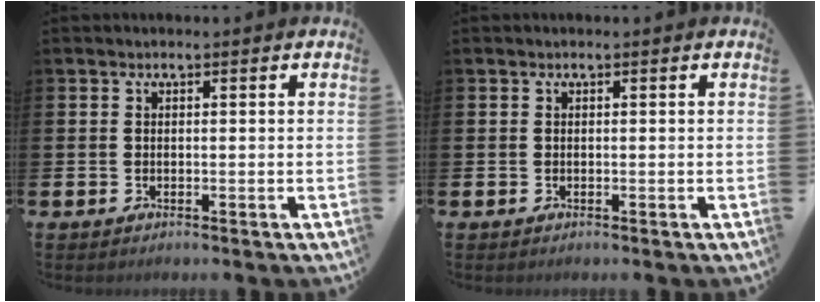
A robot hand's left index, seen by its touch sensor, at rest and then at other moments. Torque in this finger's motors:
{"motor_torque": [-0.04, 0.04, 0.00, 0.00]}